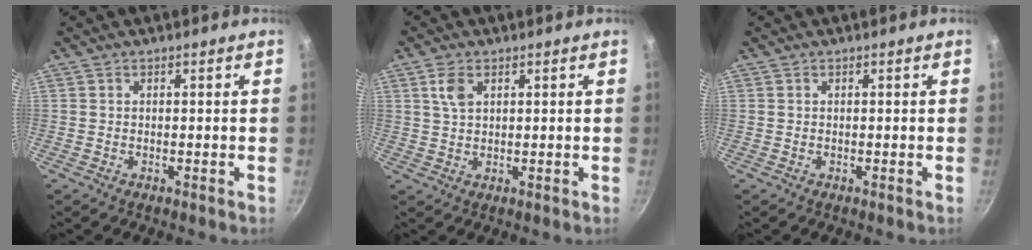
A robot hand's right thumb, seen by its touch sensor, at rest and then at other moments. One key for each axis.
{"total": 3.8, "fx": 1.6, "fy": 2.2, "fz": 2.7, "tx": -0.049, "ty": -0.001, "tz": 0.032}
{"total": 0.0}